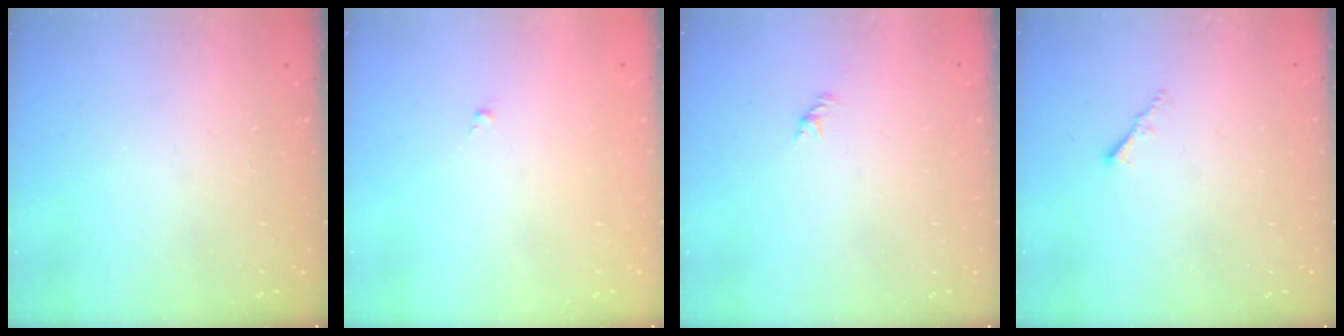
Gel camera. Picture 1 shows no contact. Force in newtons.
{"total": 0.0}
{"total": 1.0, "press": 0.9, "slide": 0.4}
{"total": 1.2, "press": 1.1, "slide": 0.4}